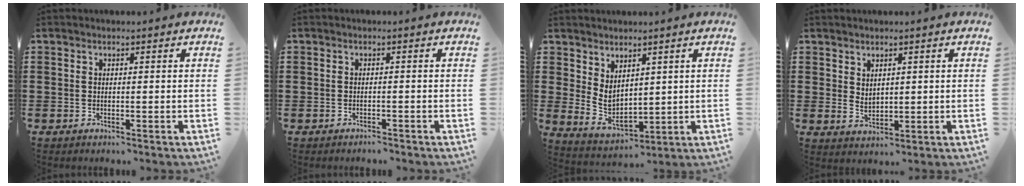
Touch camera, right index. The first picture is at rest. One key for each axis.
{"total": 0.9, "fx": -0.9, "fy": 0.1, "fz": 0.1, "tx": -0.004, "ty": 0.000, "tz": -0.019}
{"total": 4.3, "fx": 2.5, "fy": 2.7, "fz": 2.2, "tx": -0.059, "ty": -0.009, "tz": 0.046}
{"total": 2.2, "fx": 1.4, "fy": 1.5, "fz": 0.9, "tx": -0.021, "ty": 0.006, "tz": 0.027}